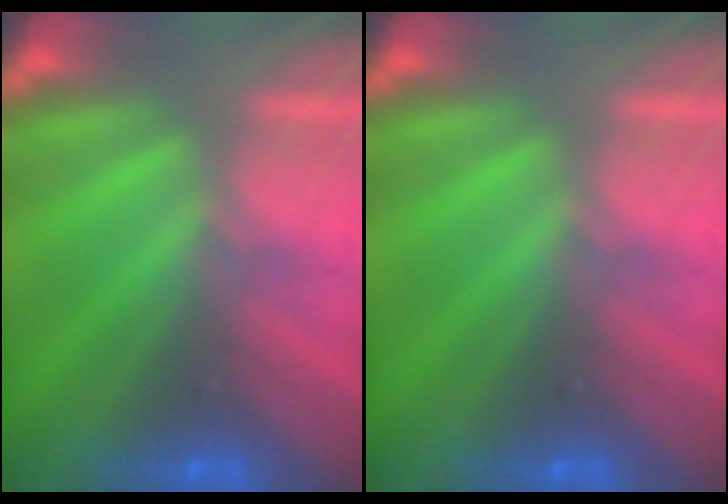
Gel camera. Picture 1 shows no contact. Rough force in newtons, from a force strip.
{"total": 0.0}